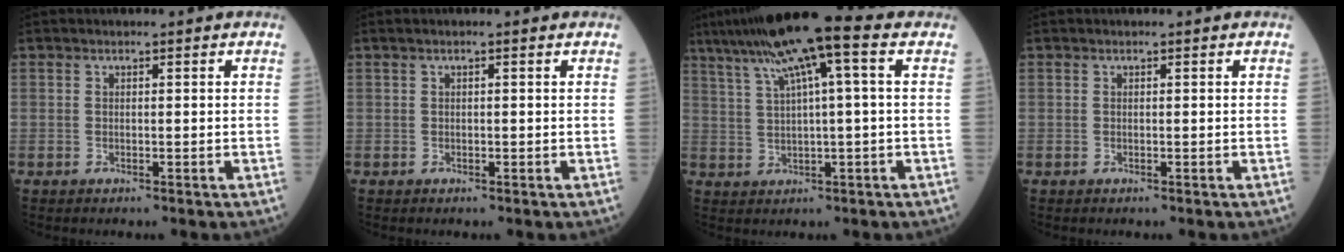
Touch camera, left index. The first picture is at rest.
{"total": 0.6, "force": [0.3, 0.0, 0.6], "torque": [-0.012, 0.008, 0.003]}
{"total": 11.1, "force": [5.6, 0.0, 9.6], "torque": [-0.172, 0.034, 0.092]}
{"total": 0.0}